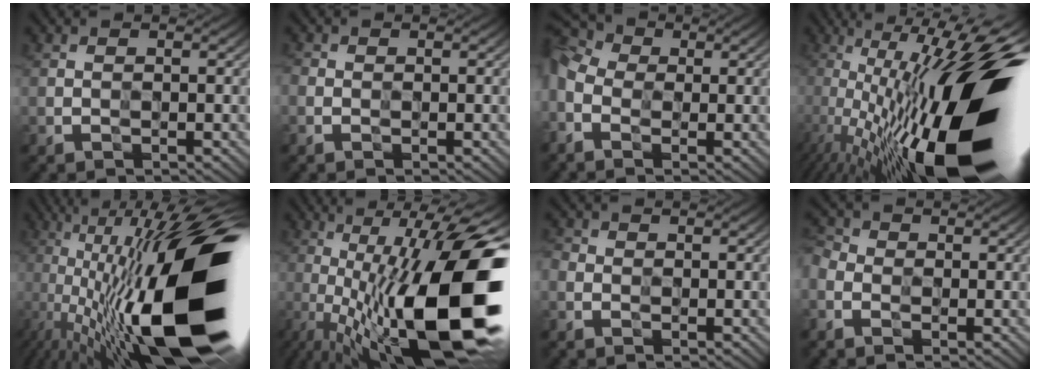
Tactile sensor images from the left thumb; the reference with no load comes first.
{"total": 1.6, "force": [-0.4, 1.3, 0.9], "torque": [-0.016, -0.006, -0.008]}
{"total": 8.5, "force": [-1.4, 6.3, 5.4], "torque": [-0.147, 0.005, -0.033]}
{"total": 20.1, "force": [-5.0, 4.9, 18.9], "torque": [-0.299, 0.018, -0.096]}
{"total": 21.3, "force": [-3.5, 6.1, 20.1], "torque": [-0.339, 0.017, -0.069]}
{"total": 17.6, "force": [-4.0, 5.1, 16.3], "torque": [-0.258, 0.018, -0.071]}
{"total": 2.7, "force": [-0.7, 2.1, 1.5], "torque": [-0.022, -0.004, -0.016]}
{"total": 4.5, "force": [-1.4, 3.4, 2.6], "torque": [-0.044, 0.001, -0.034]}